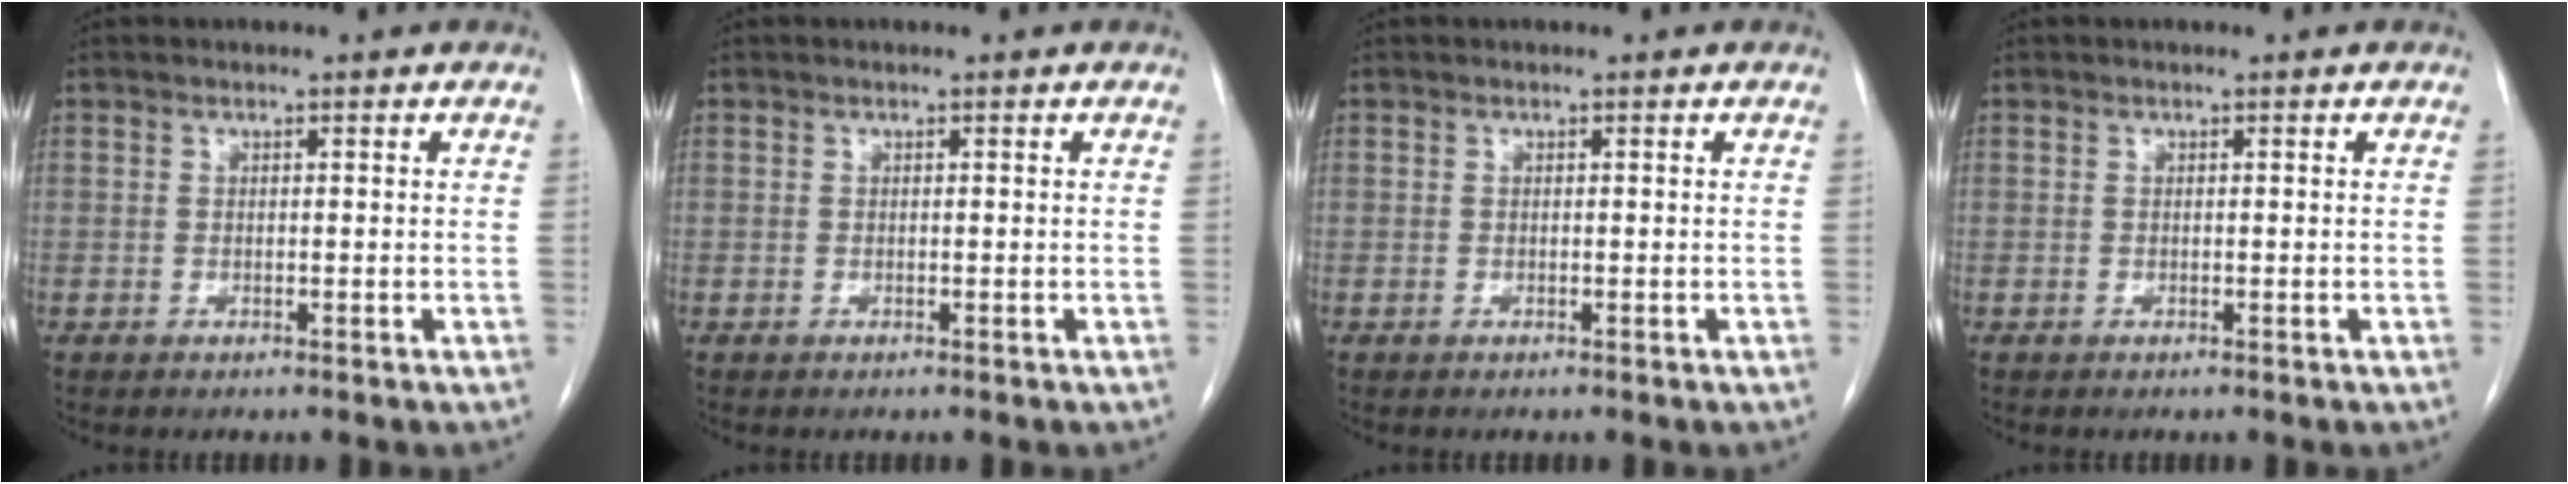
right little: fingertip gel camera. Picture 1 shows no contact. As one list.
[{"total": 0.0}, {"total": 0.0}, {"total": 0.0}]